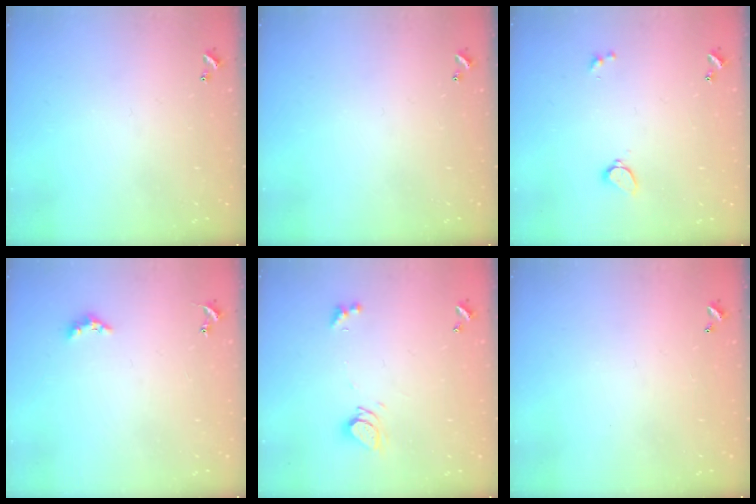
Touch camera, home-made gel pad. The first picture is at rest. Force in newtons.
{"total": 0.0}
{"total": 1.7, "press": 1.7, "slide": 0.5}
{"total": 2.9, "press": 2.9, "slide": 0.6}
{"total": 5.1, "press": 5.1, "slide": 0.7}
{"total": 2.9, "press": 2.9, "slide": 0.1}